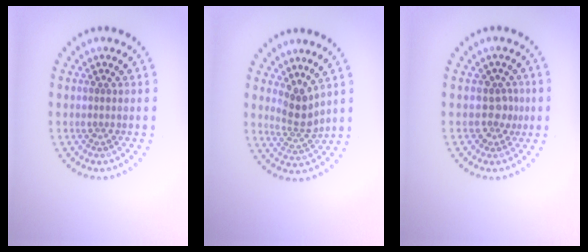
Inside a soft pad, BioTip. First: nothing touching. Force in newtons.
{"total": 2.6, "press": 1.7, "slide": 1.9}
{"total": 1.8, "press": 1.4, "slide": 1.2}